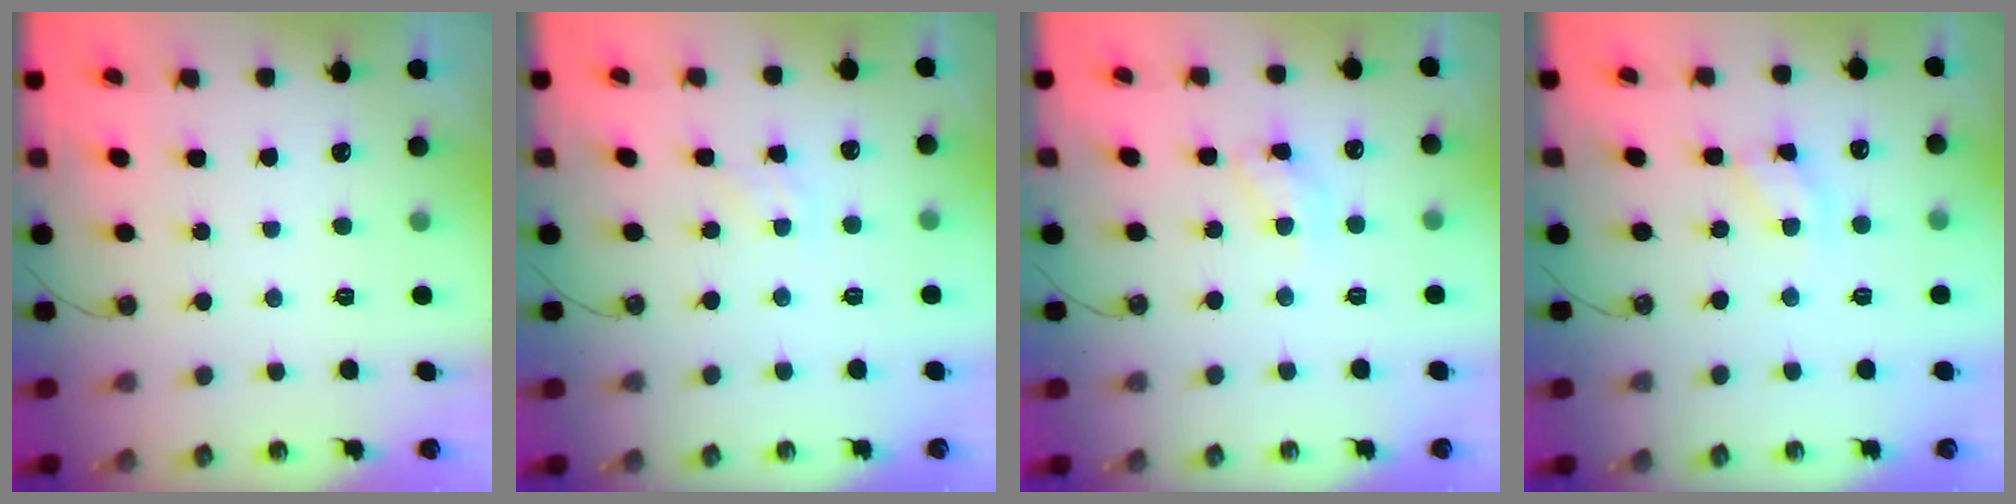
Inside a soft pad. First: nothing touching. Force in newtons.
{"total": 0.9, "press": 0.9, "slide": 0.2}
{"total": 8.6, "press": 8.6, "slide": 0.7}
{"total": 5.5, "press": 5.5, "slide": 0.4}